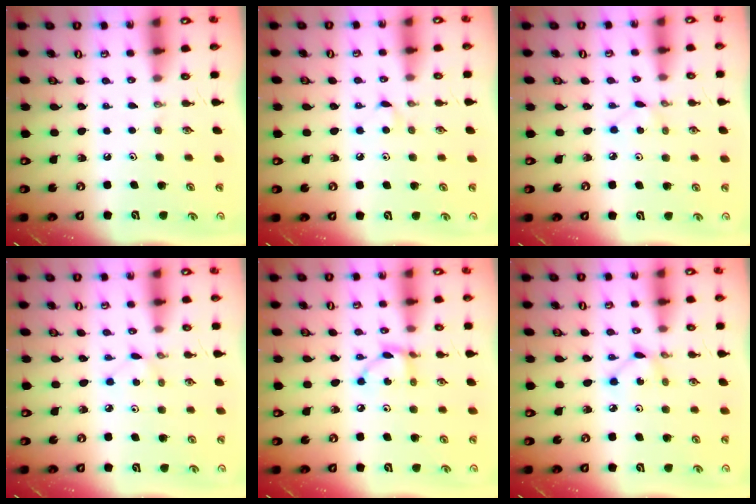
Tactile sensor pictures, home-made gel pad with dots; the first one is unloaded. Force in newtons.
{"total": 4.1, "press": 4.1, "slide": 0.5}
{"total": 2.9, "press": 2.9, "slide": 0.3}
{"total": 2.9, "press": 2.9, "slide": 0.3}
{"total": 5.2, "press": 5.2, "slide": 0.2}
{"total": 2.1, "press": 2.1, "slide": 0.1}